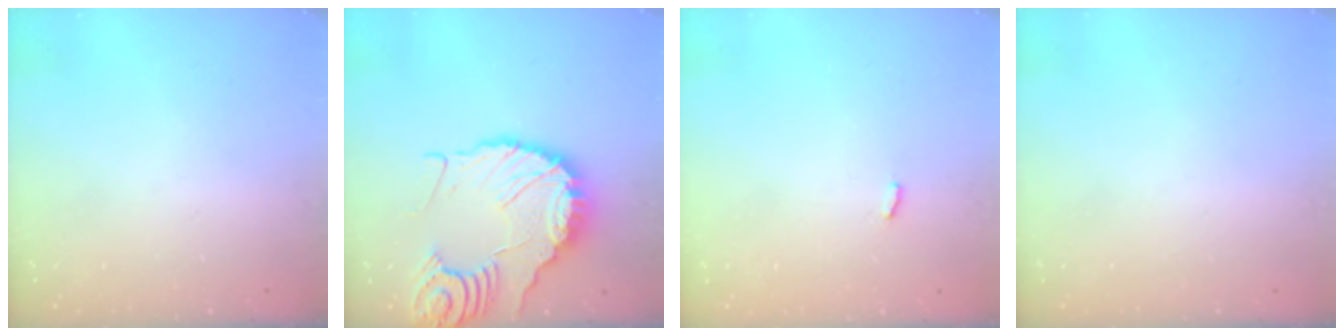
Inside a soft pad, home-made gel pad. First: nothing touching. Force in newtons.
{"total": 16.8, "press": 16.8, "slide": 1.8}
{"total": 2.2, "press": 2.2, "slide": 0.2}
{"total": 0.0}